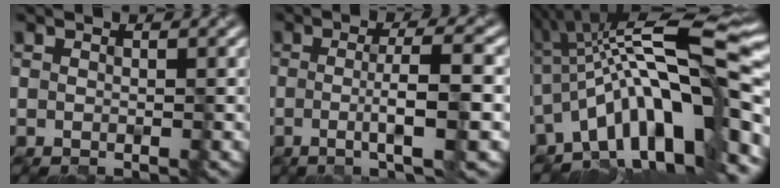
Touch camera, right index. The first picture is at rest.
{"total": 6.3, "force": [-0.9, 1.2, 6.1], "torque": [-0.093, 0.003, -0.017]}
{"total": 13.6, "force": [-2.9, 3.4, 12.8], "torque": [-0.191, 0.030, -0.051]}